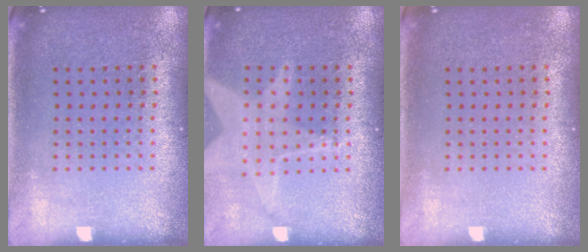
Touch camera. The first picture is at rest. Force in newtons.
{"total": 1.3, "press": 1.3, "slide": 0.1}
{"total": 0.0}